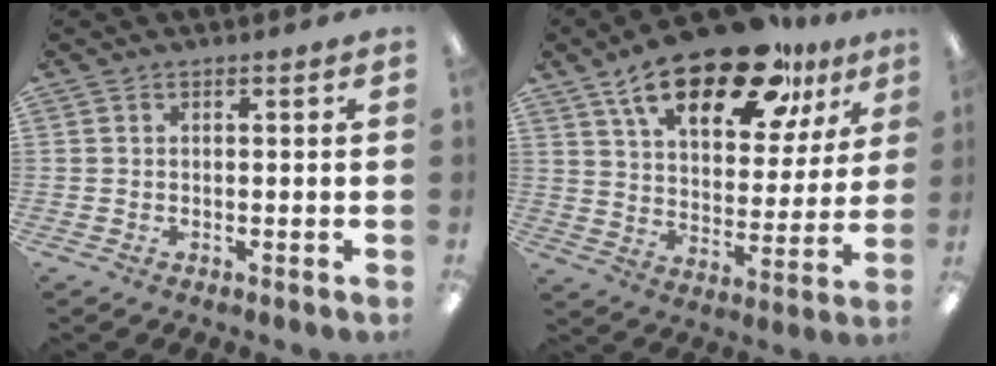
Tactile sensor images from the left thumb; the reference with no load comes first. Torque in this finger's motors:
{"motor_torque": [0.88, 0.93, 1.26, -1.55, 0.18]}